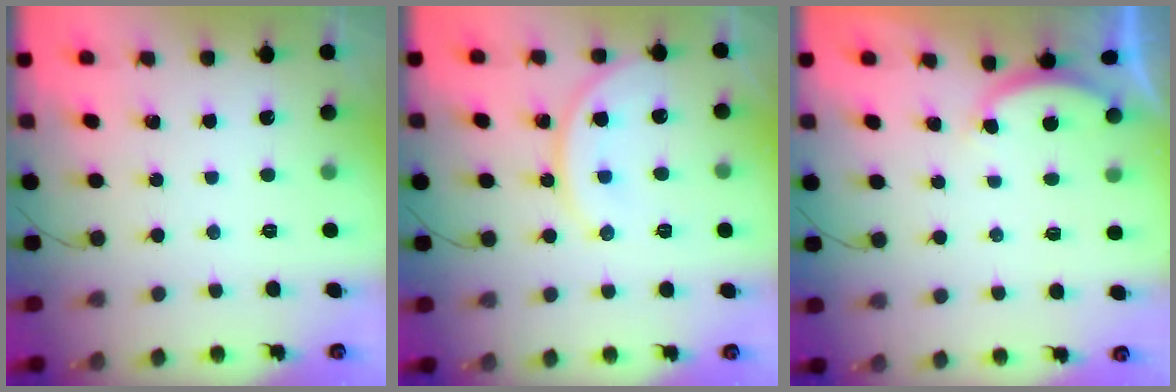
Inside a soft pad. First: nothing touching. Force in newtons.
{"total": 10.6, "press": 10.5, "slide": 0.5}
{"total": 2.5, "press": 2.5, "slide": 0.5}